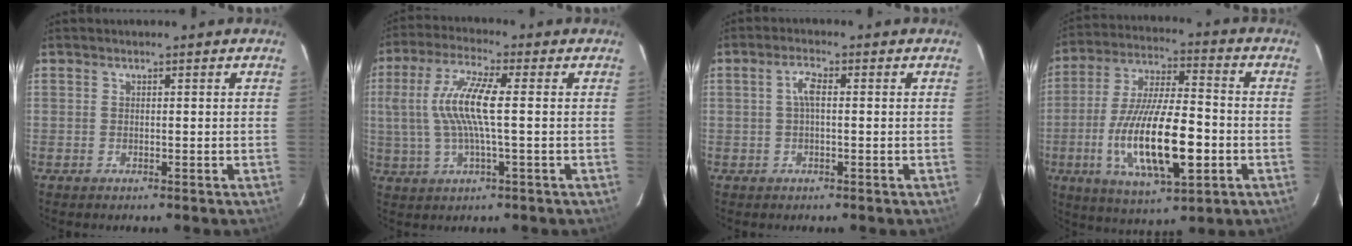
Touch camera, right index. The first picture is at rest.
{"total": 11.1, "force": [0.6, 1.8, 10.9], "torque": [-0.219, 0.007, 0.011]}
{"total": 2.8, "force": [0.2, 0.9, 2.7], "torque": [-0.056, 0.008, 0.005]}
{"total": 19.4, "force": [-5.1, 6.0, 17.7], "torque": [-0.350, -0.016, -0.085]}